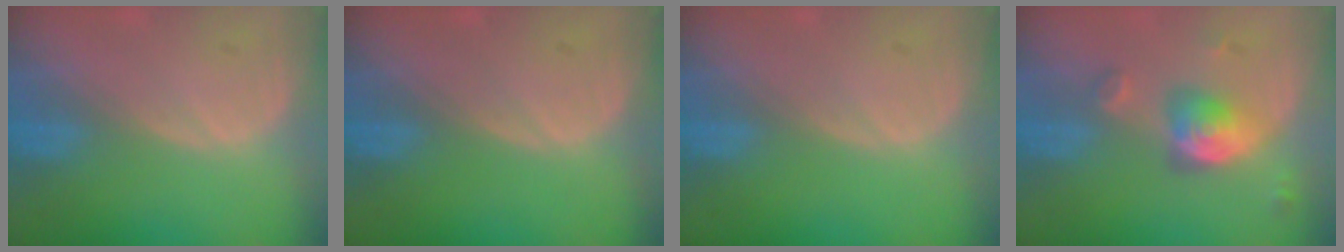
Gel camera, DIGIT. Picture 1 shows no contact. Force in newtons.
{"total": 0.0}
{"total": 0.0}
{"total": 5.1, "press": 5.1, "slide": 0.2}